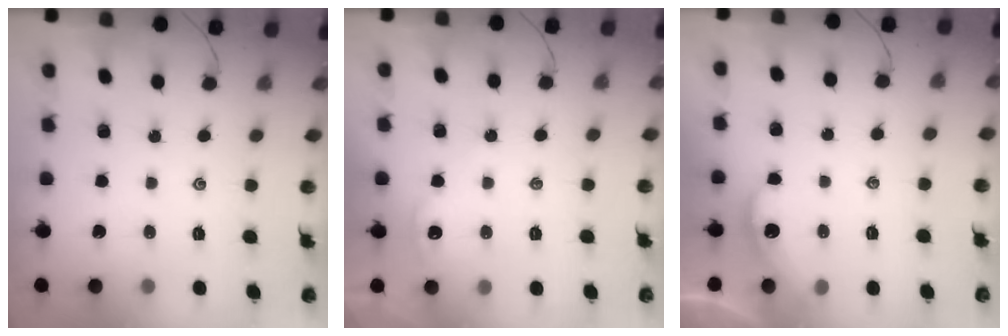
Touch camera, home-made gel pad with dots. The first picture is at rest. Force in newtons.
{"total": 2.6, "press": 2.6, "slide": 0.3}
{"total": 1.6, "press": 1.5, "slide": 0.2}